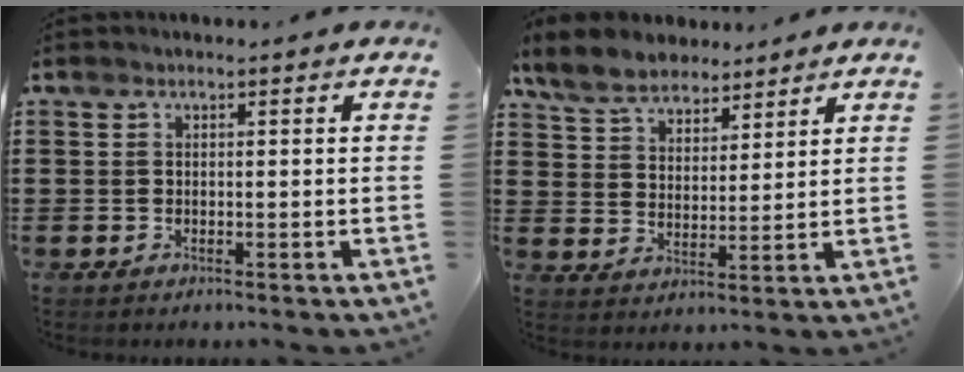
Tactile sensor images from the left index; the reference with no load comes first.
{"total": 7.1, "force": [6.1, 2.8, 2.2], "torque": [-0.069, -0.007, 0.114]}